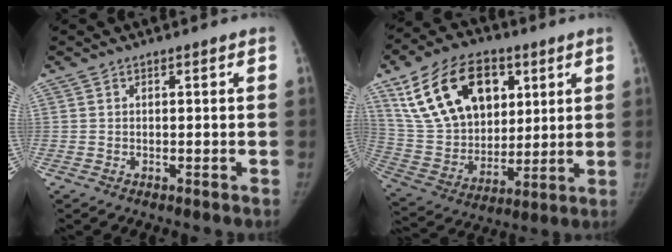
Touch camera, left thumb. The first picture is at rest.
{"total": 23.0, "force": [9.8, 14.9, 14.5], "torque": [-0.238, -0.016, 0.183]}